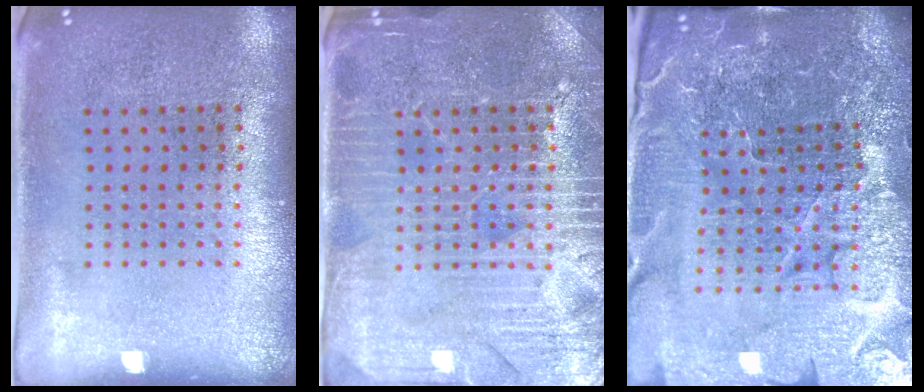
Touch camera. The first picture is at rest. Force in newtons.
{"total": 4.3, "press": 4.2, "slide": 1.0}
{"total": 6.1, "press": 5.4, "slide": 2.7}